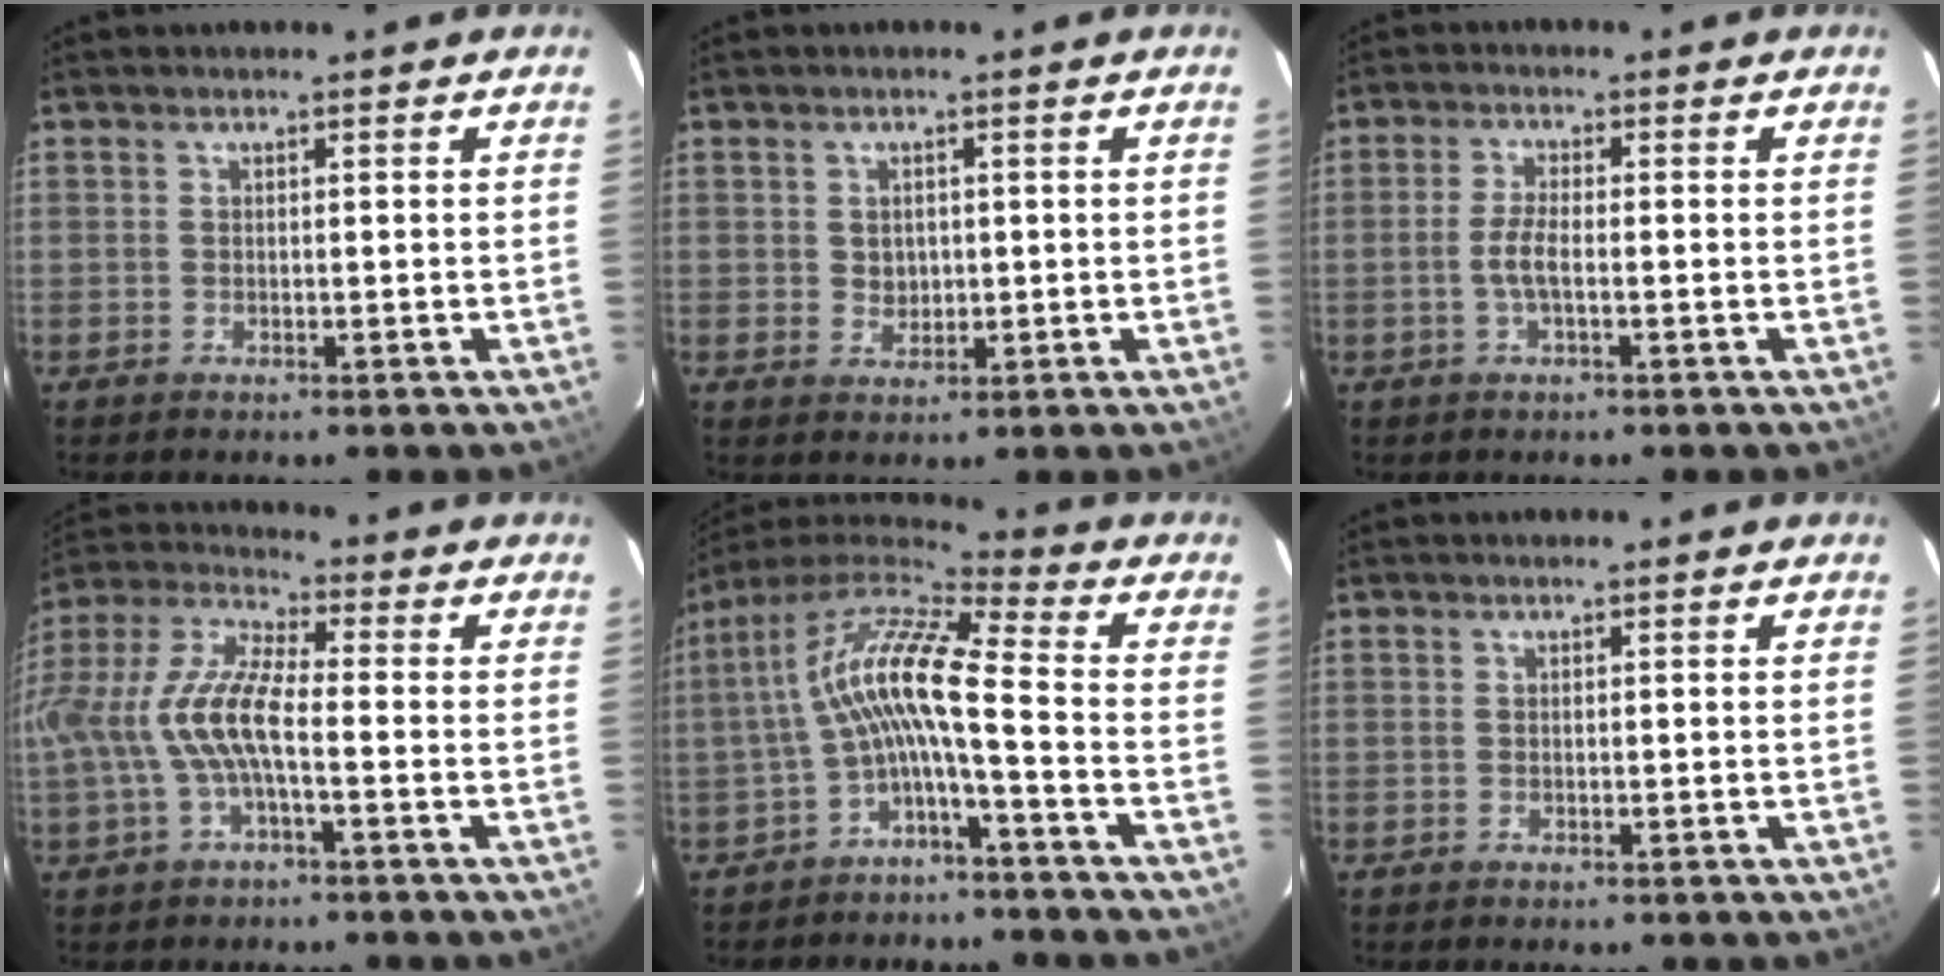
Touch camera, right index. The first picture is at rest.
{"total": 2.8, "force": [0.3, 2.5, 1.3], "torque": [-0.020, 0.003, 0.007]}
{"total": 3.8, "force": [-1.0, 0.8, 3.6], "torque": [-0.073, 0.001, -0.019]}
{"total": 12.3, "force": [-2.4, 3.7, 11.5], "torque": [-0.243, 0.007, -0.045]}
{"total": 11.8, "force": [-2.0, 1.4, 11.6], "torque": [-0.229, 0.019, -0.043]}
{"total": 0.0}